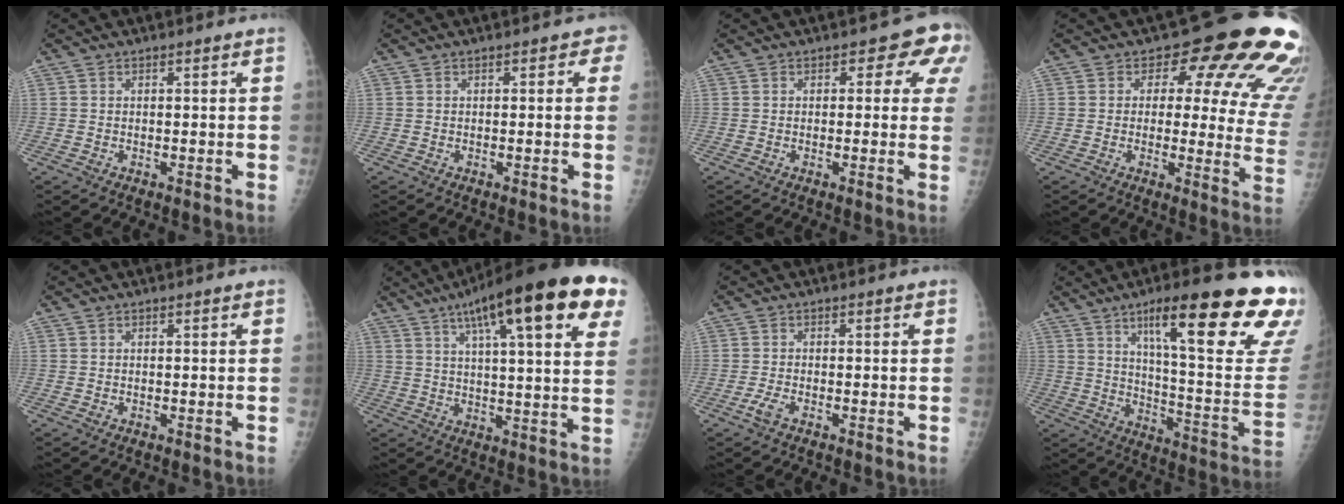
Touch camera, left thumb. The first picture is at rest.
{"total": 2.3, "force": [0.8, 1.4, 1.8], "torque": [0.000, 0.004, 0.000]}
{"total": 6.5, "force": [2.5, 3.8, 4.7], "torque": [-0.002, 0.001, 0.016]}
{"total": 18.6, "force": [10.1, 9.1, 12.7], "torque": [-0.094, -0.046, 0.094]}
{"total": 0.0}
{"total": 25.8, "force": [13.0, 5.8, 21.5], "torque": [-0.308, 0.000, 0.179]}
{"total": 2.0, "force": [-1.2, 0.7, 1.4], "torque": [-0.033, 0.002, -0.027]}
{"total": 29.0, "force": [16.3, 5.4, 23.3], "torque": [-0.261, -0.051, 0.241]}